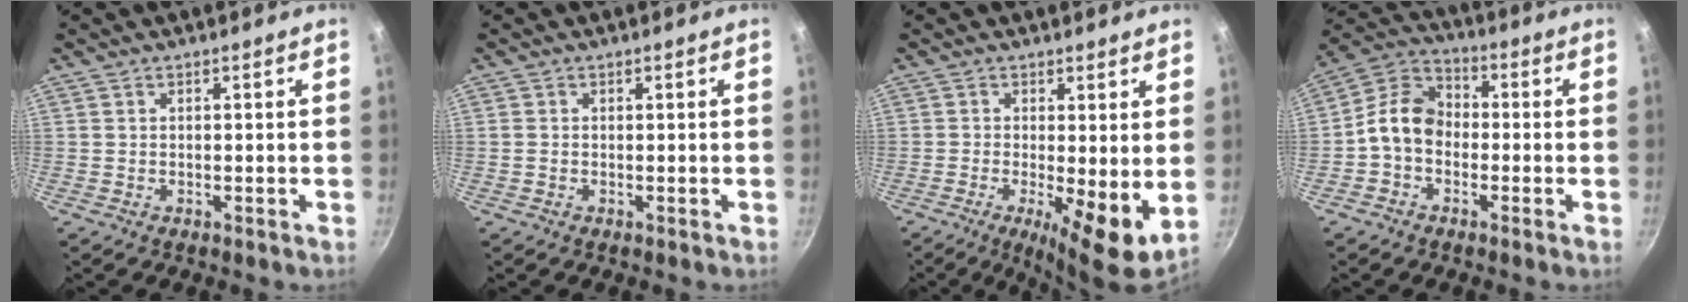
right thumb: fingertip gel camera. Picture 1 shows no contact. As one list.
[{"total": 0.7, "force": [-0.1, 0.6, 0.4], "torque": [-0.008, 0.003, -0.002]}, {"total": 9.0, "force": [-0.7, 2.6, 8.6], "torque": [-0.125, -0.017, -0.009]}, {"total": 9.2, "force": [-1.7, 7.1, 5.6], "torque": [-0.076, 0.035, -0.055]}]